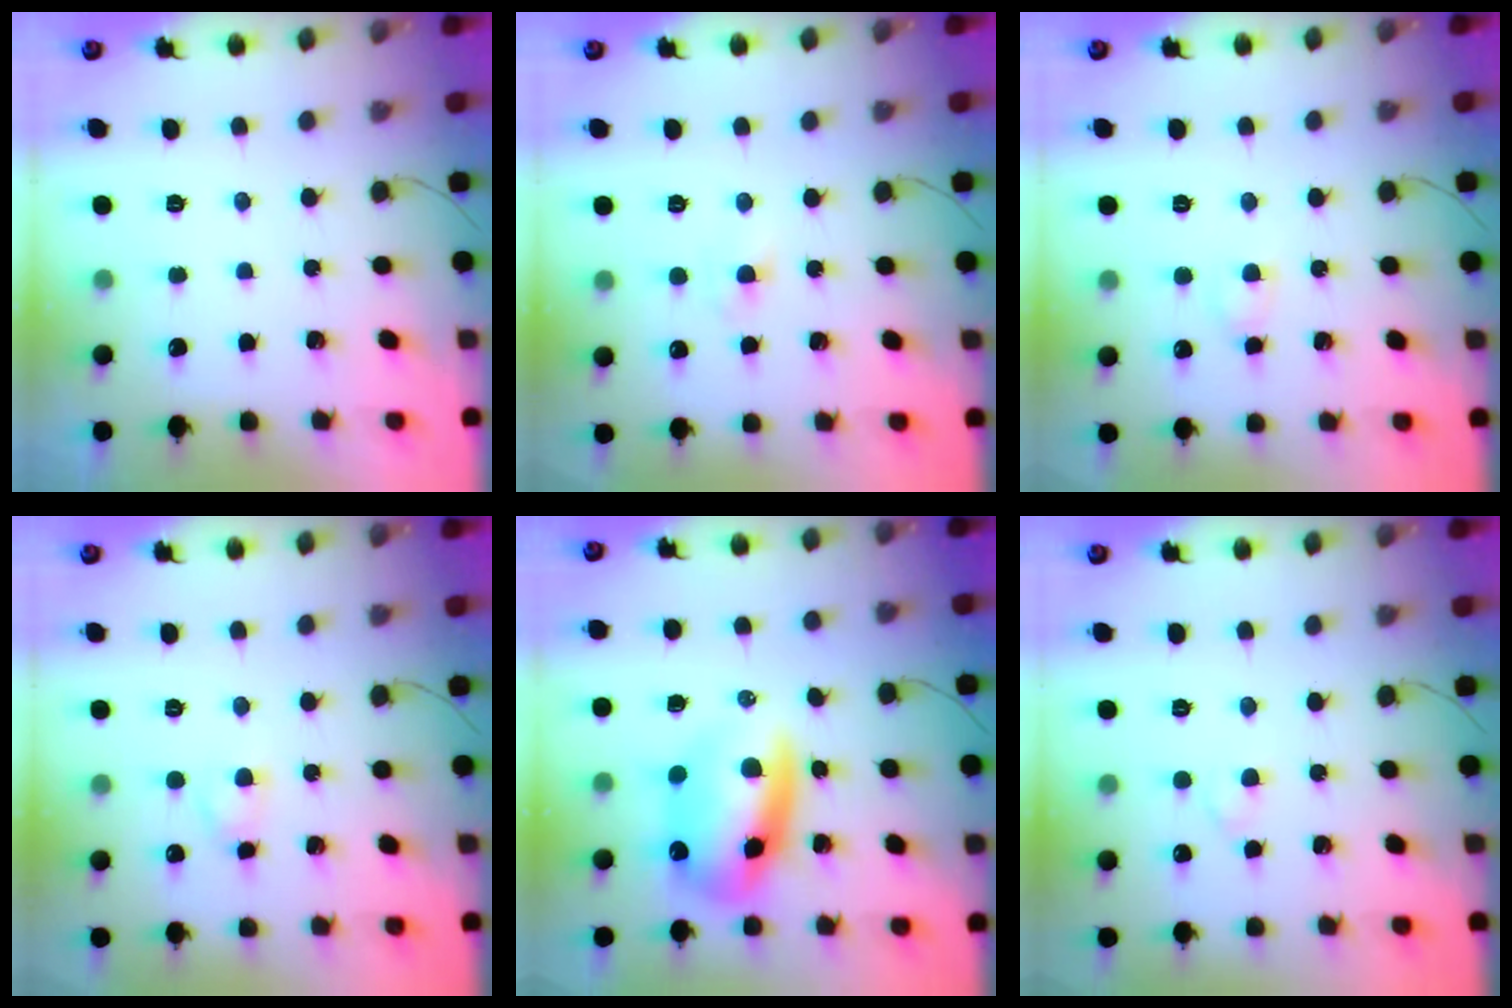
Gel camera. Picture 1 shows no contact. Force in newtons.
{"total": 2.8, "press": 2.5, "slide": 1.2}
{"total": 3.4, "press": 3.2, "slide": 1.2}
{"total": 3.1, "press": 2.8, "slide": 1.3}
{"total": 12.5, "press": 12.1, "slide": 3.1}
{"total": 2.0, "press": 1.7, "slide": 0.9}